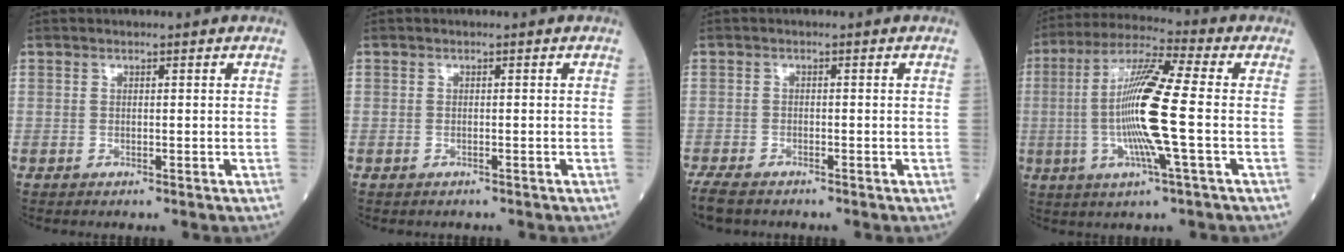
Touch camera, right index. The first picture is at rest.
{"total": 0.9, "force": [-0.7, 0.6, -0.1], "torque": [-0.006, 0.004, -0.012]}
{"total": 5.3, "force": [-4.3, 1.8, 2.4], "torque": [-0.044, -0.012, -0.073]}
{"total": 14.1, "force": [-1.5, -0.2, 14.0], "torque": [-0.278, -0.003, -0.039]}